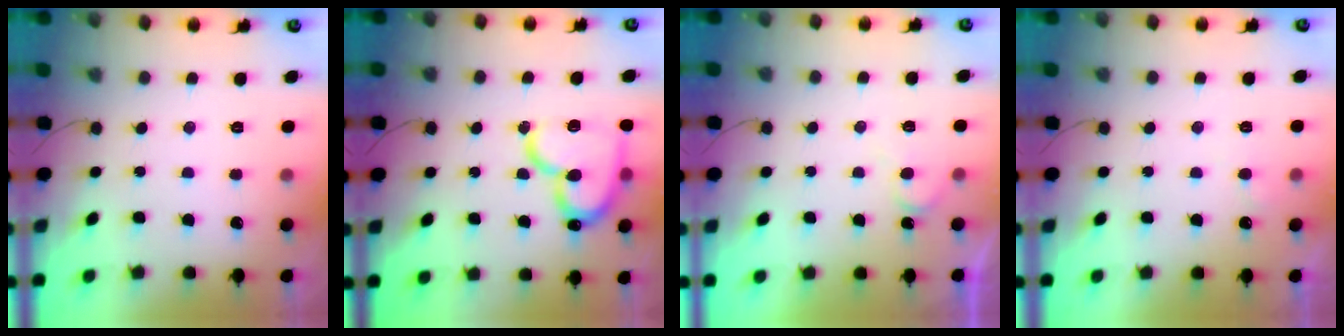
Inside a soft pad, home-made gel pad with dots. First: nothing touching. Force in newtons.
{"total": 18.8, "press": 18.7, "slide": 2.0}
{"total": 5.9, "press": 5.9, "slide": 0.6}
{"total": 4.9, "press": 4.9, "slide": 0.4}